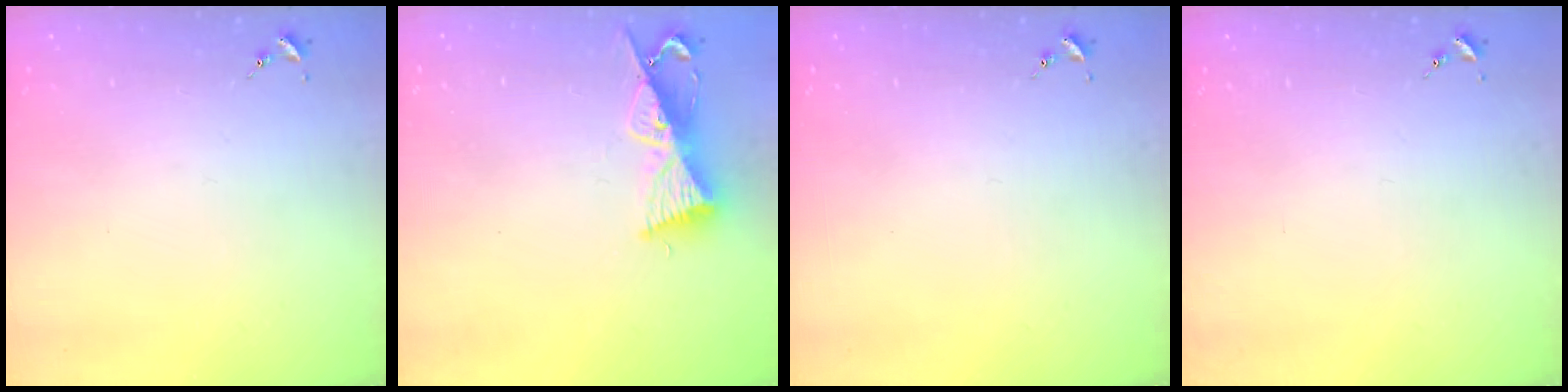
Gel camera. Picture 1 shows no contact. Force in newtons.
{"total": 9.6, "press": 9.6, "slide": 0.4}
{"total": 0.0}
{"total": 0.0}